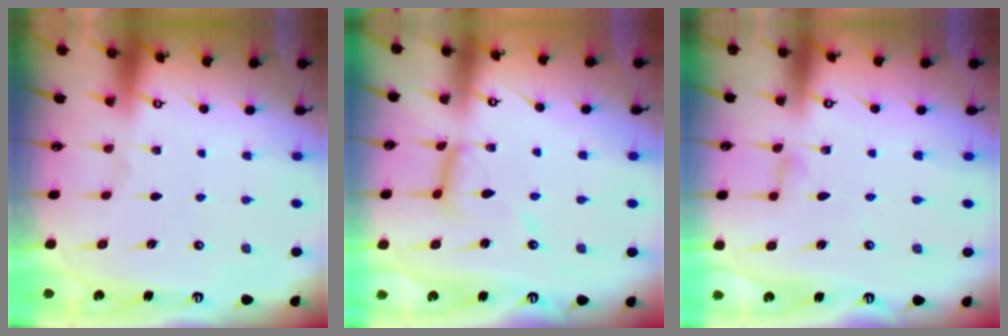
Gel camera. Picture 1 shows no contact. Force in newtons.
{"total": 11.1, "press": 11.0, "slide": 1.0}
{"total": 3.0, "press": 3.0, "slide": 0.3}